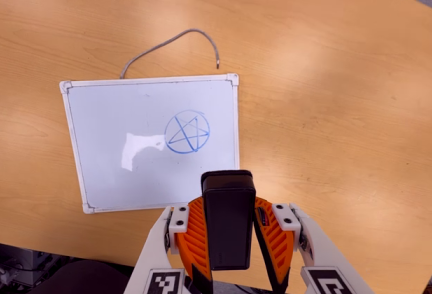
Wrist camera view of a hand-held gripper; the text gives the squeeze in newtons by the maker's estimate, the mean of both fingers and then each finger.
{"total": 7.9, "left": 7.0, "right": 8.8}